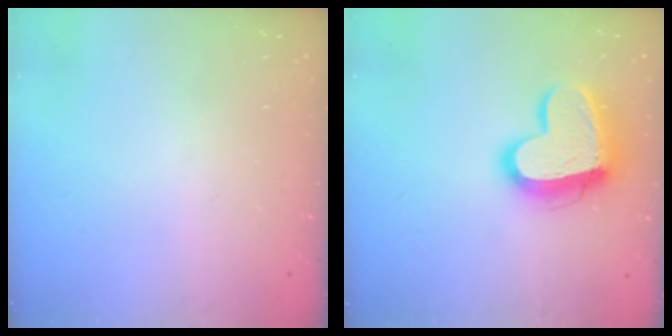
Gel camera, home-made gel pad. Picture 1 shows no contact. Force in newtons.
{"total": 16.7, "press": 16.6, "slide": 1.4}